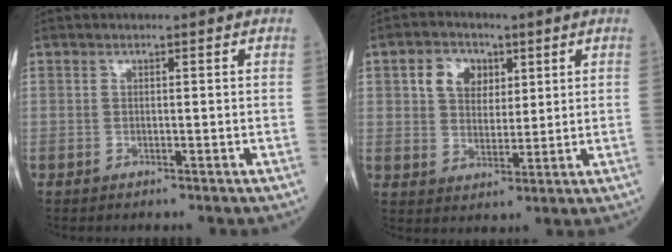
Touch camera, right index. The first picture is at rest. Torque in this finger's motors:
{"motor_torque": [0.13, 0.09, 0.10, 0.04]}